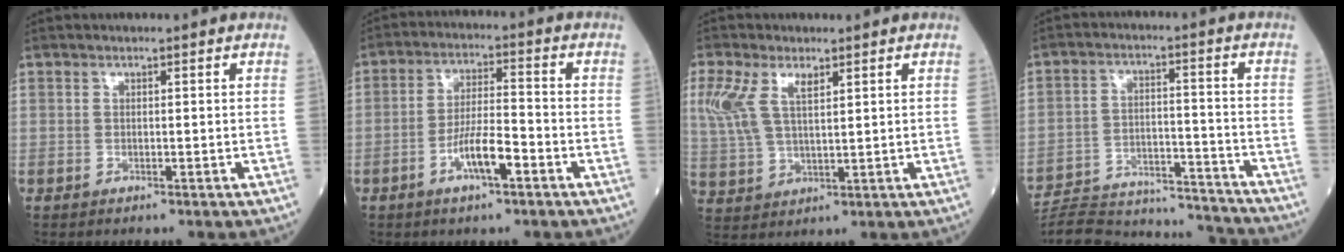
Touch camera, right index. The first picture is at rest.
{"total": 6.6, "force": [-3.2, 1.2, 5.7], "torque": [-0.114, 0.005, -0.056]}
{"total": 7.7, "force": [3.5, 3.2, 6.1], "torque": [-0.154, 0.021, 0.078]}
{"total": 19.9, "force": [-19.4, 2.1, 4.0], "torque": [-0.091, 0.006, -0.278]}